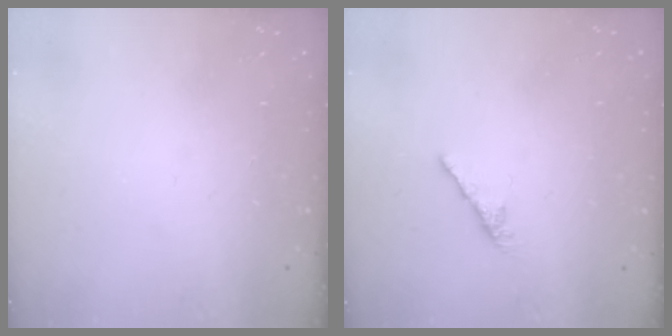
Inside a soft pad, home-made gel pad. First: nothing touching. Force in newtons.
{"total": 0.0}